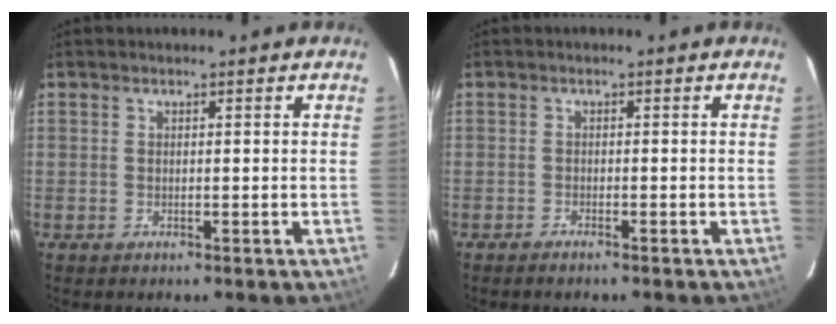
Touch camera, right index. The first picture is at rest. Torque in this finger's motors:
{"motor_torque": [0.02, 0.02, 0.09, 0.01]}